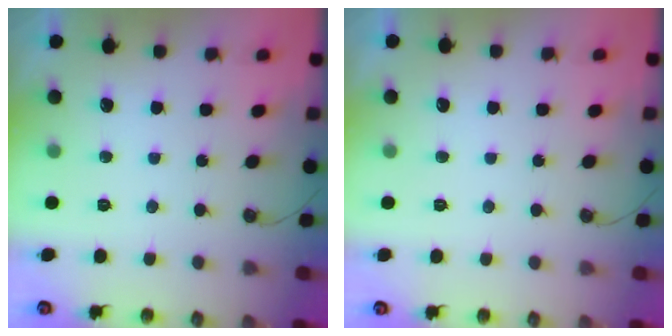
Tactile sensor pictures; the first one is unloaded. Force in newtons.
{"total": 0.0}